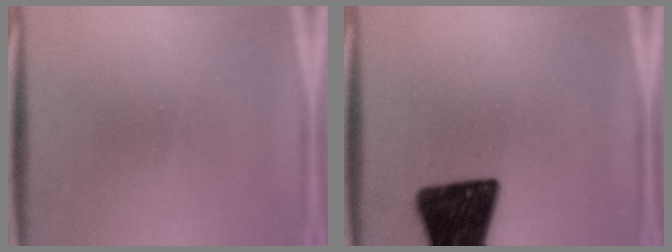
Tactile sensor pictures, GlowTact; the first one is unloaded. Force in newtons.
{"total": 16.3}